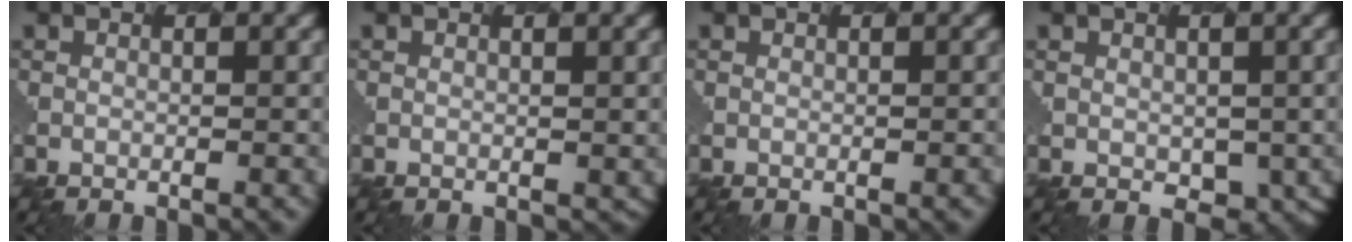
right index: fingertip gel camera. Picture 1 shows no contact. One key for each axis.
{"total": 0.7, "fx": 0.3, "fy": 0.5, "fz": 0.3, "tx": -0.007, "ty": -0.008, "tz": 0.013}
{"total": 1.0, "fx": -0.2, "fy": 0.4, "fz": 0.8, "tx": -0.003, "ty": 0.002, "tz": -0.001}
{"total": 5.0, "fx": -0.9, "fy": 3.6, "fz": 3.3, "tx": -0.065, "ty": -0.037, "tz": 0.008}